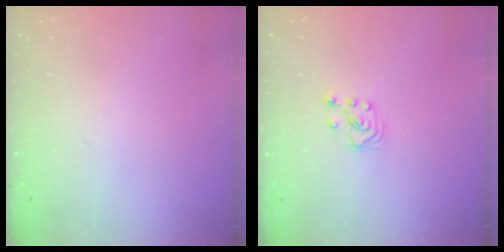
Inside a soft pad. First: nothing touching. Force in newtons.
{"total": 2.6, "press": 2.5, "slide": 1.0}